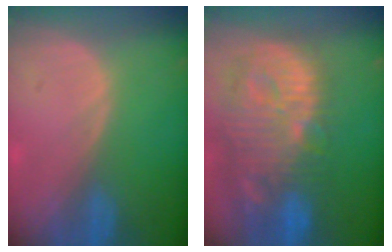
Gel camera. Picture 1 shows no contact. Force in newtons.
{"total": 14.2, "press": 12.4, "slide": 6.9}